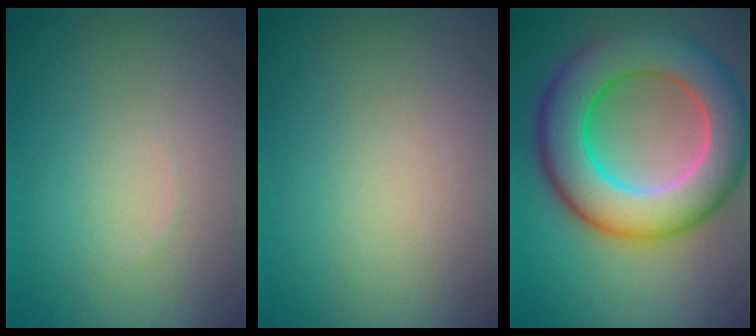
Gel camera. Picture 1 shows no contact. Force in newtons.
{"total": 0.0}
{"total": 10.6, "press": 10.6, "slide": 0.5}